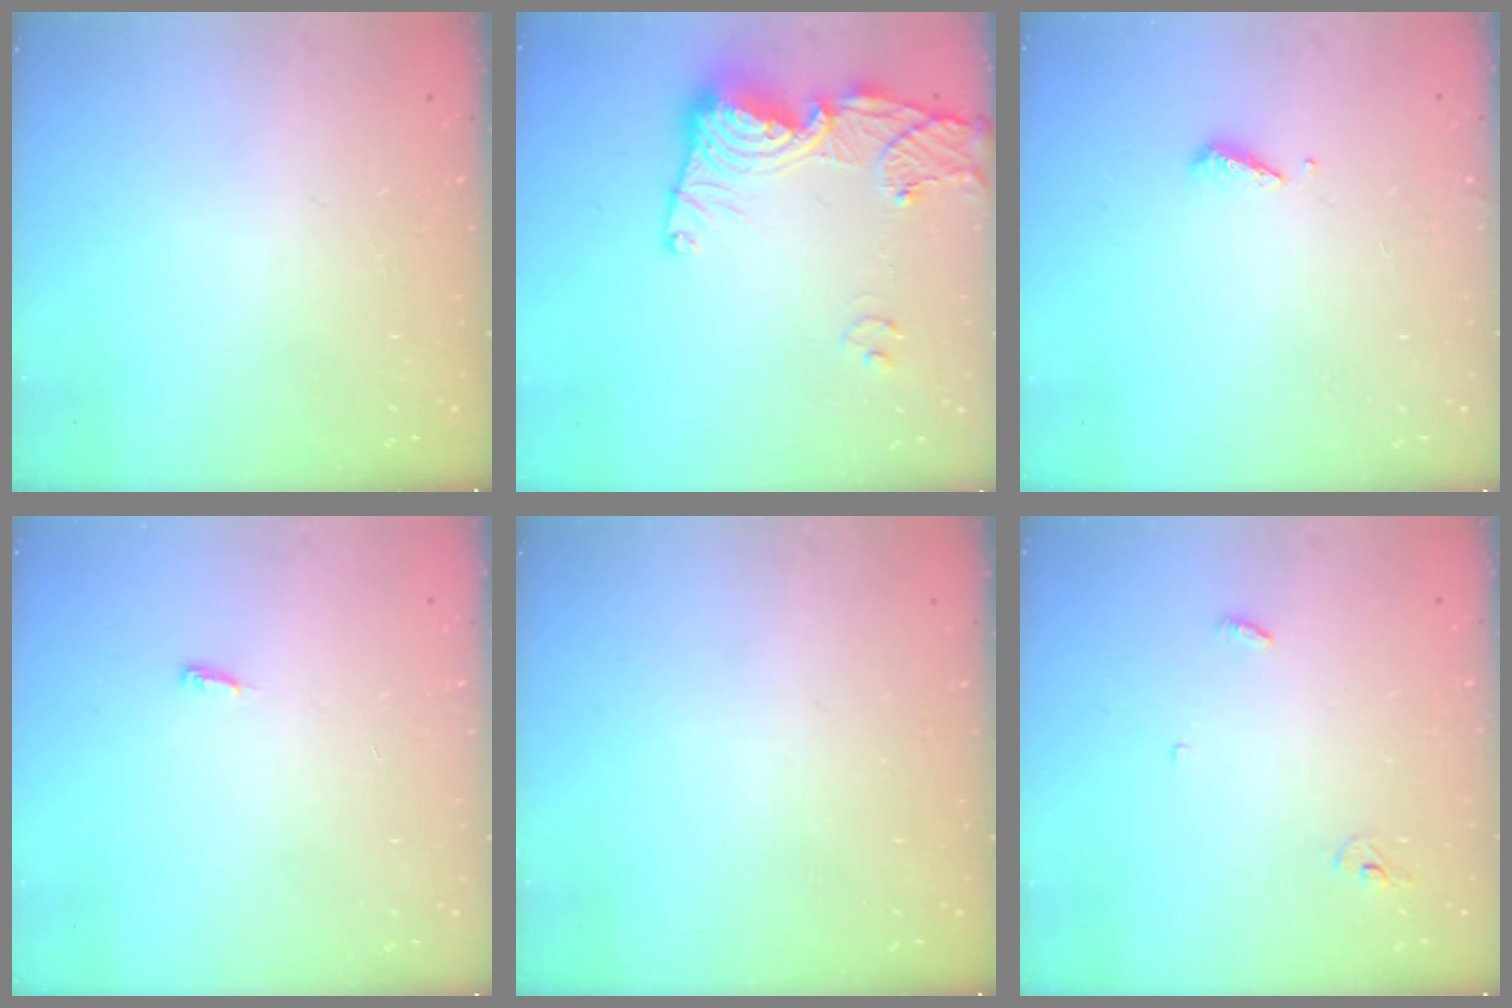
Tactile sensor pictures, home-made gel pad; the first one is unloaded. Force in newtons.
{"total": 14.9, "press": 14.8, "slide": 1.7}
{"total": 4.0, "press": 3.9, "slide": 0.3}
{"total": 3.3, "press": 3.3, "slide": 0.8}
{"total": 0.0}
{"total": 3.2, "press": 3.2, "slide": 0.2}